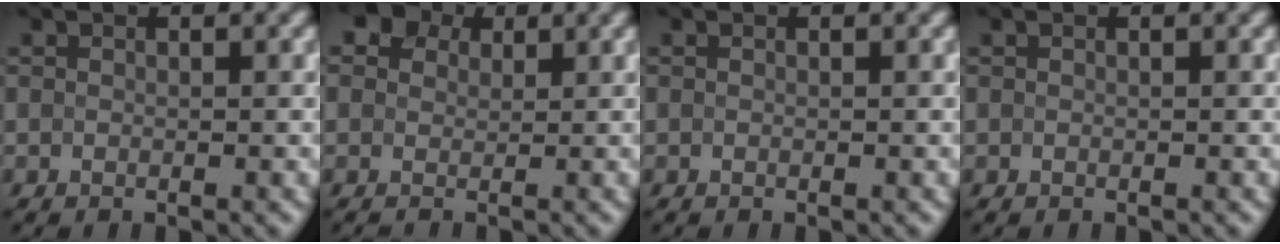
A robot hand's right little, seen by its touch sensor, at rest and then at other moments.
{"total": 5.7, "force": [2.3, 4.7, 2.3], "torque": [-0.030, 0.029, 0.000]}
{"total": 0.0}
{"total": 0.0}